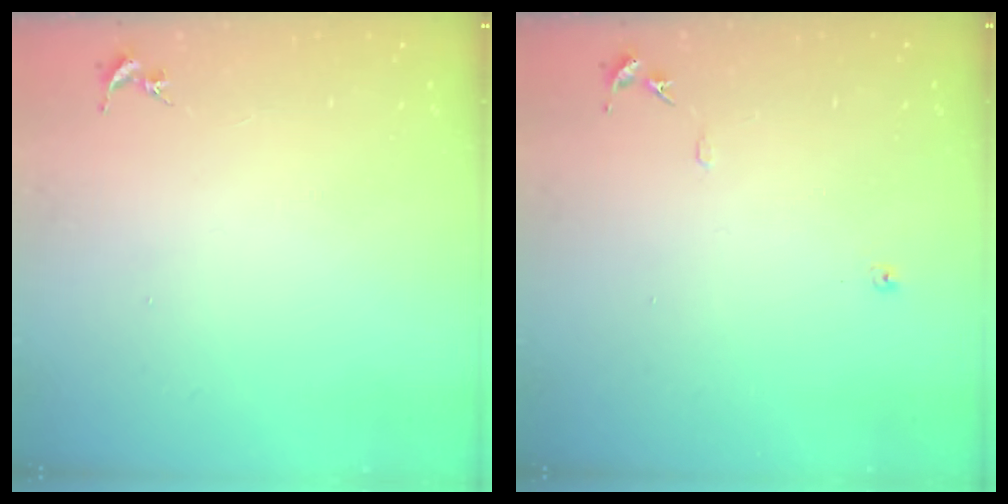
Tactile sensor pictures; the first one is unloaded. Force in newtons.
{"total": 6.1, "press": 6.1, "slide": 0.7}